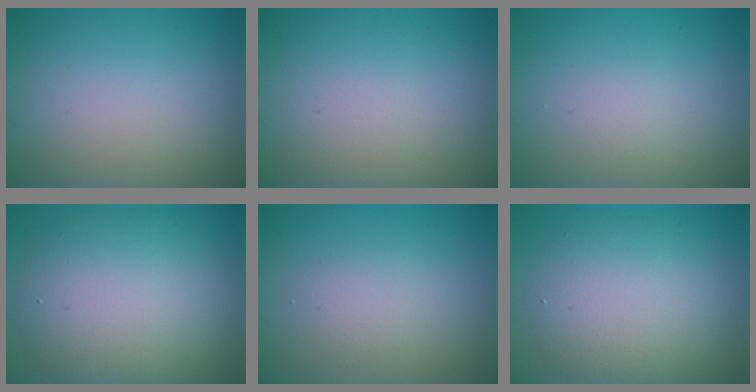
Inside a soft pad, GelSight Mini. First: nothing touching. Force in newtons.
{"total": 0.0}
{"total": 1.0, "press": 0.9, "slide": 0.1}
{"total": 8.8, "press": 8.8, "slide": 0.8}
{"total": 2.0, "press": 2.0, "slide": 0.2}
{"total": 5.9, "press": 5.9, "slide": 0.4}